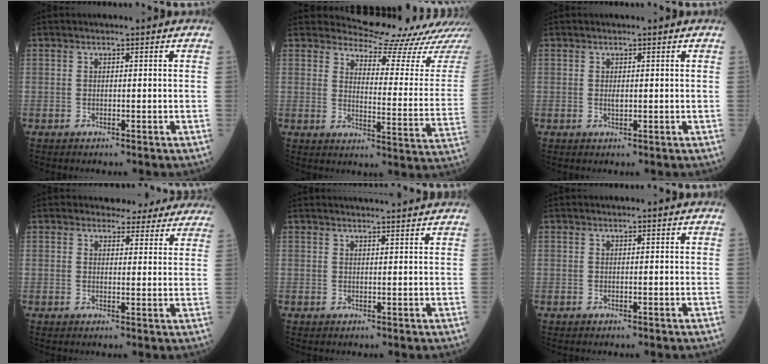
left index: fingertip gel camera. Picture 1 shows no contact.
{"total": 15.2, "force": [15.0, 0.8, 2.2], "torque": [-0.020, -0.104, 0.163]}
{"total": 0.8, "force": [0.1, 0.4, 0.7], "torque": [-0.015, -0.002, 0.002]}
{"total": 9.4, "force": [8.8, 3.2, 0.9], "torque": [0.019, -0.004, 0.079]}
{"total": 7.5, "force": [7.2, 0.1, 2.1], "torque": [-0.023, 0.021, 0.077]}
{"total": 0.8, "force": [0.8, -0.1, 0.2], "torque": [-0.008, -0.001, 0.008]}